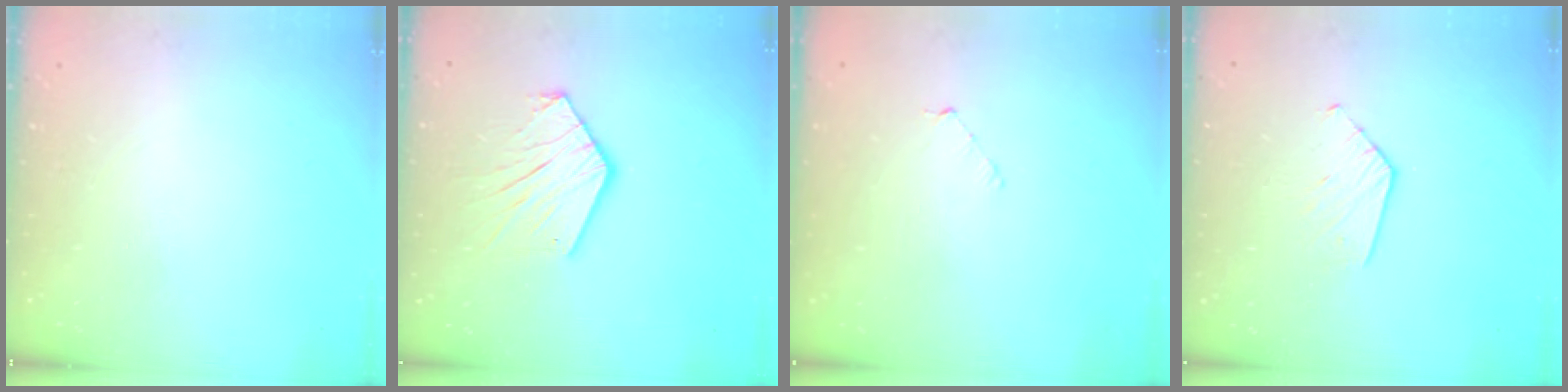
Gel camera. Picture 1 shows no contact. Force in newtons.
{"total": 11.3, "press": 11.2, "slide": 0.6}
{"total": 3.0, "press": 3.0, "slide": 0.3}
{"total": 7.1, "press": 7.1, "slide": 0.5}